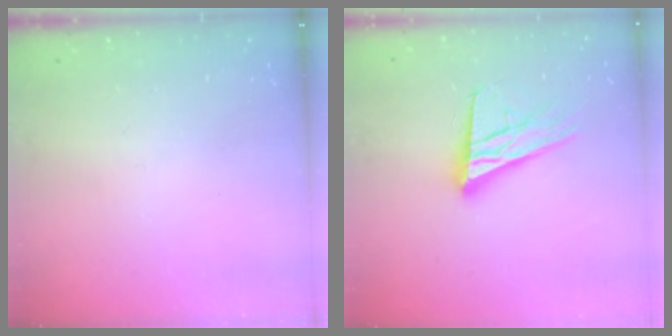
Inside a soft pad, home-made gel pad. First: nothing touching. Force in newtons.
{"total": 18.0, "press": 17.5, "slide": 3.9}